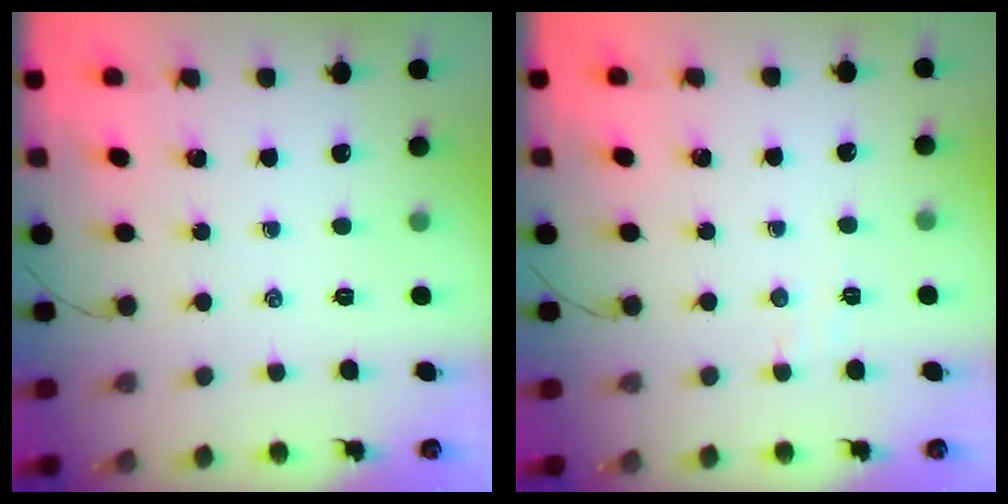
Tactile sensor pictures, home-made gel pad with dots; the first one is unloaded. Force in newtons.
{"total": 3.3, "press": 3.2, "slide": 0.9}